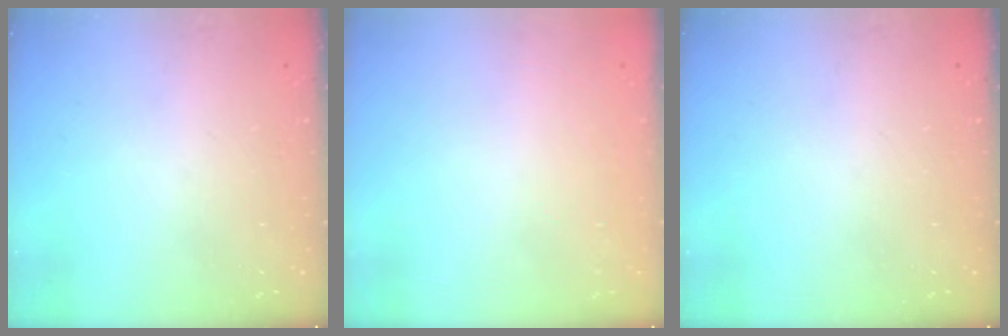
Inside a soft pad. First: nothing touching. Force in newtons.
{"total": 2.0, "press": 2.0, "slide": 0.1}
{"total": 0.0}